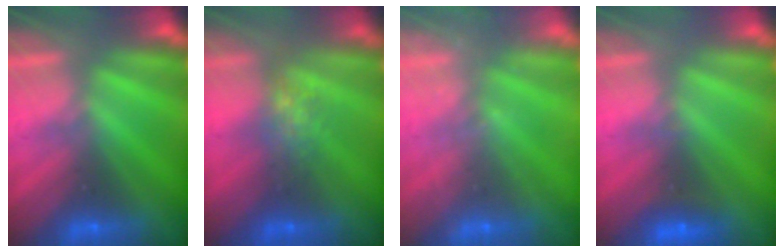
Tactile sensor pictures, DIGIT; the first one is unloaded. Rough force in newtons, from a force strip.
{"total": 4.3}
{"total": 2.4}
{"total": 1.8}